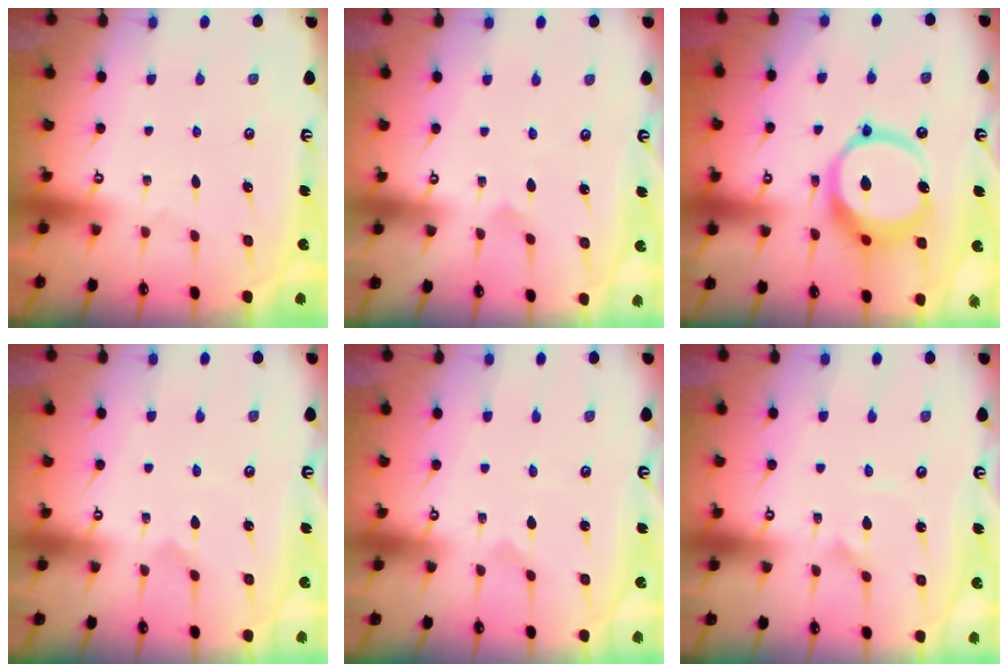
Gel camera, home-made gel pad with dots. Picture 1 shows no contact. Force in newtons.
{"total": 1.9, "press": 1.9, "slide": 0.1}
{"total": 14.7, "press": 14.6, "slide": 2.0}
{"total": 0.7, "press": 0.7, "slide": 0.1}
{"total": 0.0}
{"total": 1.6, "press": 1.6, "slide": 0.0}